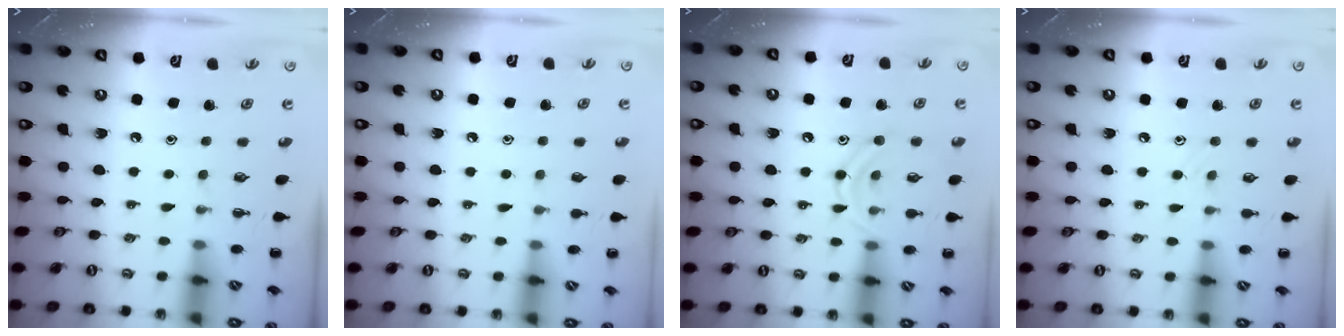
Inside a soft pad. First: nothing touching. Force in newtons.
{"total": 4.4, "press": 4.1, "slide": 1.6}
{"total": 10.6, "press": 10.6, "slide": 0.8}
{"total": 4.2, "press": 3.9, "slide": 1.5}